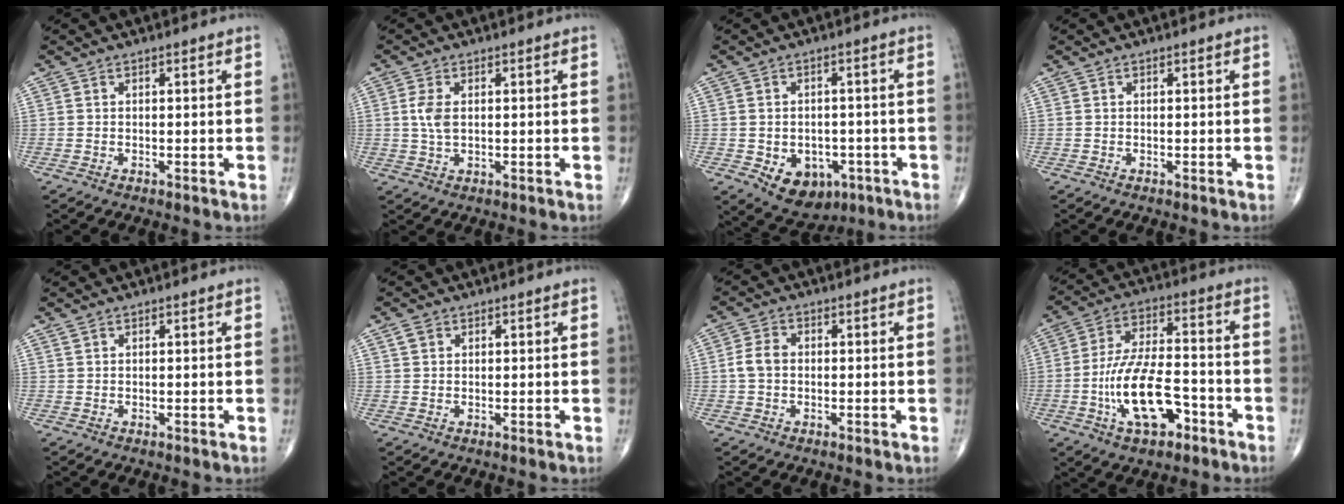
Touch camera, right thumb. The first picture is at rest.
{"total": 3.9, "force": [0.6, 2.1, 3.2], "torque": [-0.071, 0.000, 0.011]}
{"total": 9.9, "force": [-3.8, 7.2, 5.5], "torque": [-0.058, 0.017, -0.040]}
{"total": 0.0}
{"total": 0.7, "force": [0.5, 0.4, 0.2], "torque": [-0.005, 0.005, 0.010]}
{"total": 1.7, "force": [0.9, 1.3, 0.7], "torque": [-0.008, 0.003, 0.014]}
{"total": 3.8, "force": [-0.1, 2.8, 2.5], "torque": [-0.050, 0.010, -0.007]}
{"total": 14.9, "force": [-5.6, 6.8, 12.0], "torque": [-0.215, 0.036, -0.094]}